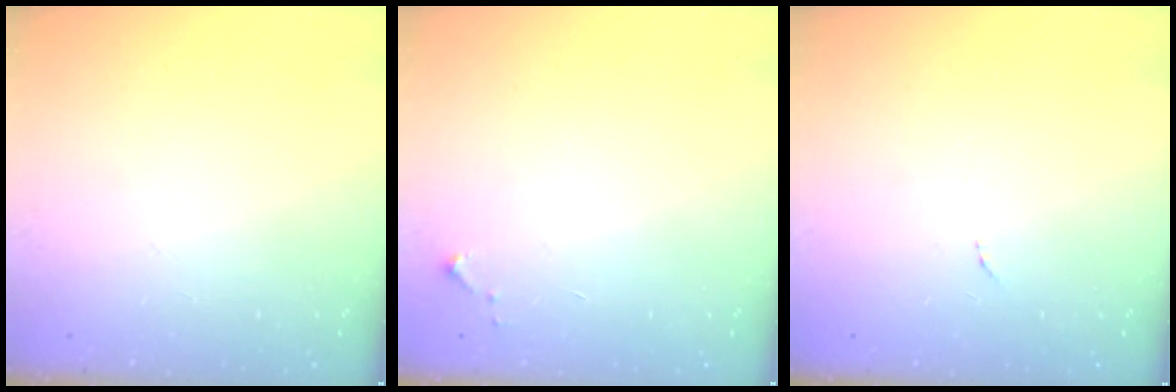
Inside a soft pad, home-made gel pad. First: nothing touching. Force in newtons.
{"total": 3.5, "press": 3.5, "slide": 0.3}
{"total": 3.3, "press": 3.3, "slide": 0.2}